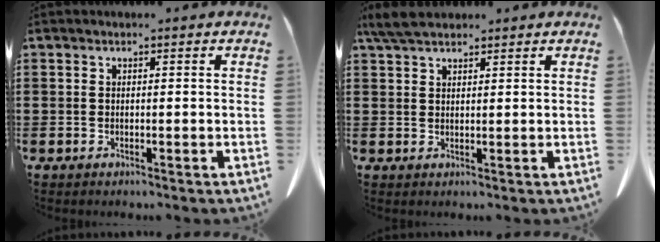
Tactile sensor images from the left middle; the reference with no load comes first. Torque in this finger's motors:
{"motor_torque": [0.28, 0.22, 0.04, 0.02]}